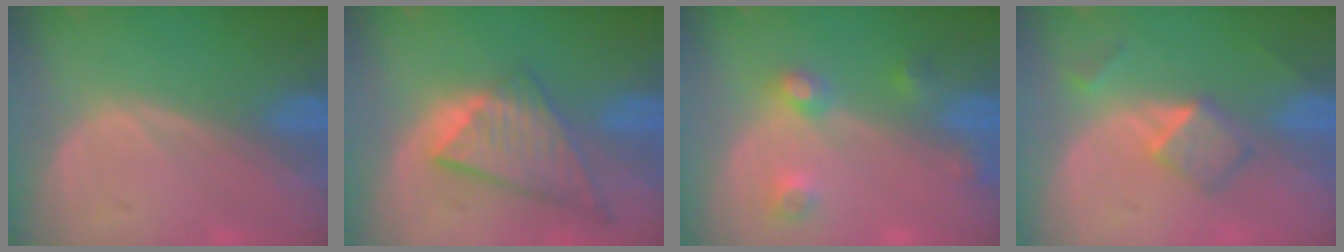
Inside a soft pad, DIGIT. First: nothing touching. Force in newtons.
{"total": 8.9, "press": 7.8, "slide": 4.5}
{"total": 4.4, "press": 3.9, "slide": 2.1}
{"total": 5.3, "press": 4.5, "slide": 2.7}